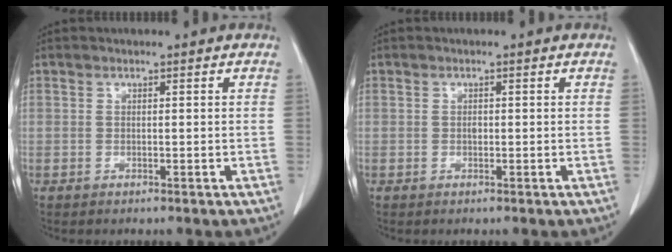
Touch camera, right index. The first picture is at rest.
{"total": 1.1, "force": [-0.1, 0.4, 1.0], "torque": [-0.020, 0.001, -0.003]}